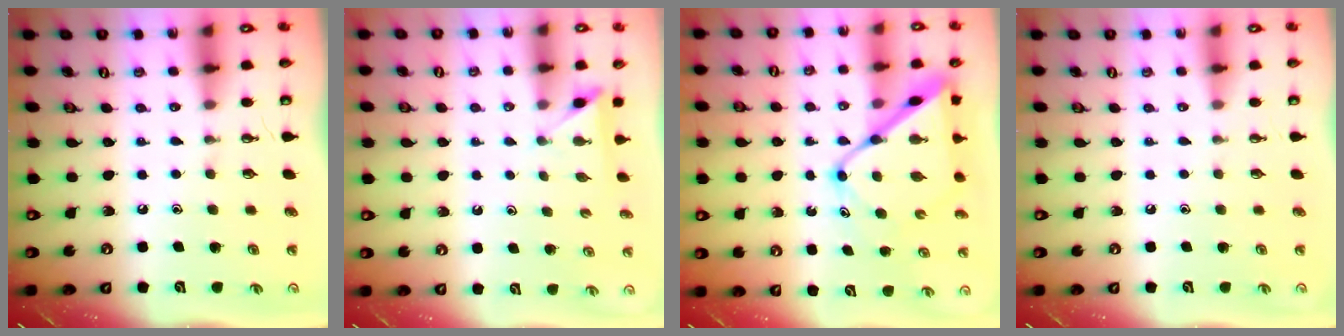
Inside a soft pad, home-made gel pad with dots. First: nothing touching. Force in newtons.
{"total": 2.5, "press": 2.4, "slide": 0.3}
{"total": 13.8, "press": 13.7, "slide": 1.4}
{"total": 0.0}